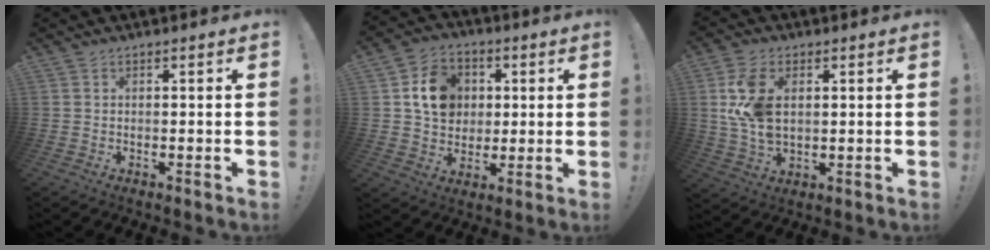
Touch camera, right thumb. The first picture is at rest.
{"total": 13.0, "force": [2.9, 11.1, 6.2], "torque": [-0.081, 0.000, 0.064]}
{"total": 11.6, "force": [2.4, 7.3, 8.7], "torque": [-0.168, -0.009, 0.043]}